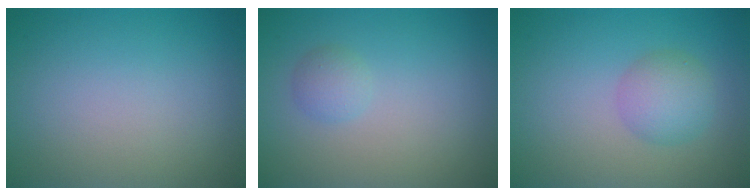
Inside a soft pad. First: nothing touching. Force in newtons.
{"total": 1.3, "press": 1.3, "slide": 0.0}
{"total": 3.0, "press": 3.0, "slide": 0.1}